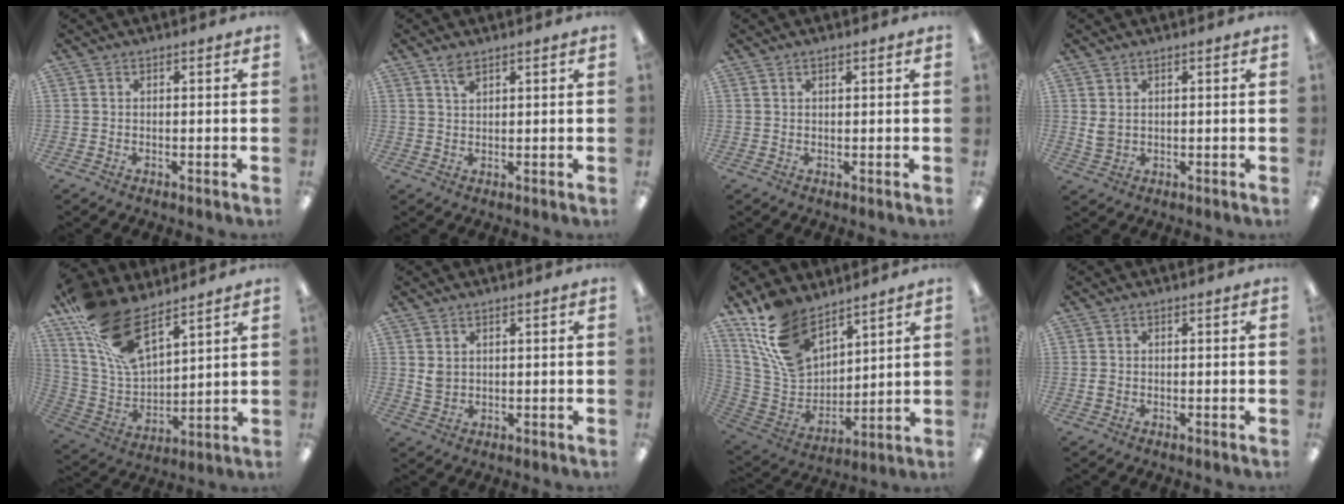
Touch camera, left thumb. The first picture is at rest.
{"total": 2.4, "force": [1.9, 0.9, 1.3], "torque": [-0.023, -0.004, 0.033]}
{"total": 0.9, "force": [0.7, 0.3, 0.5], "torque": [-0.011, 0.002, 0.012]}
{"total": 2.7, "force": [1.2, 1.9, 1.5], "torque": [-0.023, -0.001, 0.020]}
{"total": 19.1, "force": [12.6, 8.3, 11.6], "torque": [-0.256, -0.060, 0.233]}
{"total": 2.7, "force": [1.2, 2.0, 1.4], "torque": [-0.021, -0.001, 0.021]}
{"total": 17.1, "force": [11.3, 9.7, 8.4], "torque": [-0.192, -0.049, 0.219]}
{"total": 1.1, "force": [-0.1, 0.9, 0.6], "torque": [-0.012, 0.004, -0.004]}